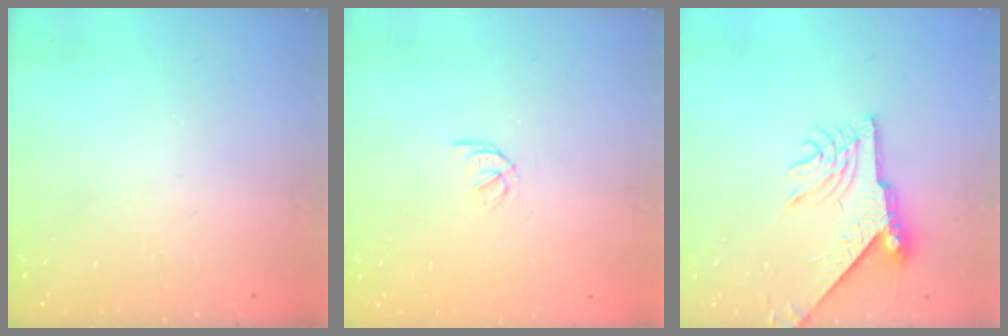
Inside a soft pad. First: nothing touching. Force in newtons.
{"total": 1.9, "press": 1.9, "slide": 0.3}
{"total": 9.4, "press": 9.3, "slide": 0.8}